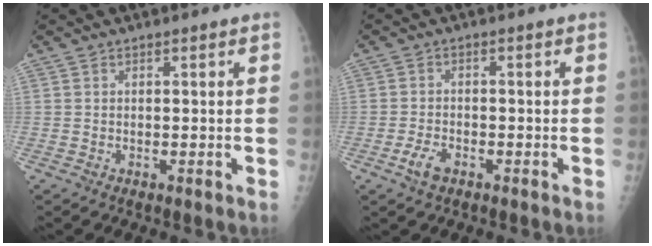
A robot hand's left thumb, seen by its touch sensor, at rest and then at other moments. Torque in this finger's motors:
{"motor_torque": [-0.19, 0.17, 0.02, 0.01, 0.02]}